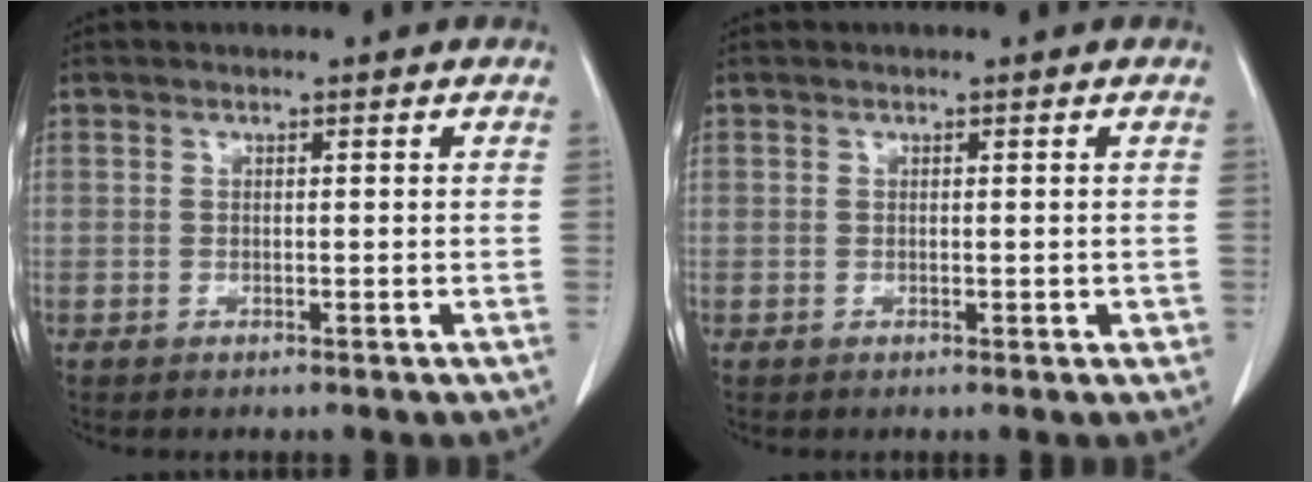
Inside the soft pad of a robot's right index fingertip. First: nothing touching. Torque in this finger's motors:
{"motor_torque": [0.27, -0.05, 0.11, 0.11]}